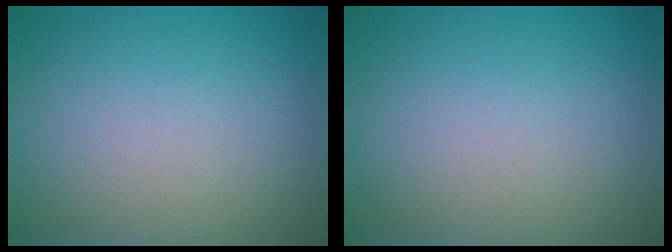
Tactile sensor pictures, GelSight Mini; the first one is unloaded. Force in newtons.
{"total": 0.0}